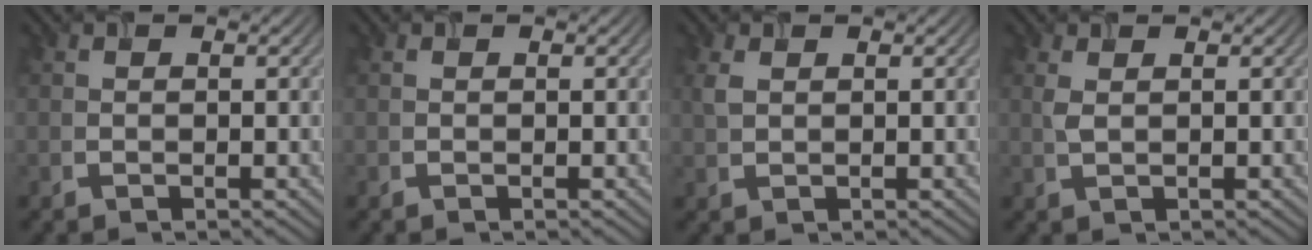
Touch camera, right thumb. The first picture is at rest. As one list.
[{"total": 0.0}, {"total": 1.6, "force": [0.7, 1.0, 1.1], "torque": [-0.034, 0.002, 0.016]}, {"total": 1.2, "force": [0.6, 0.4, 1.0], "torque": [-0.030, 0.003, 0.013]}]